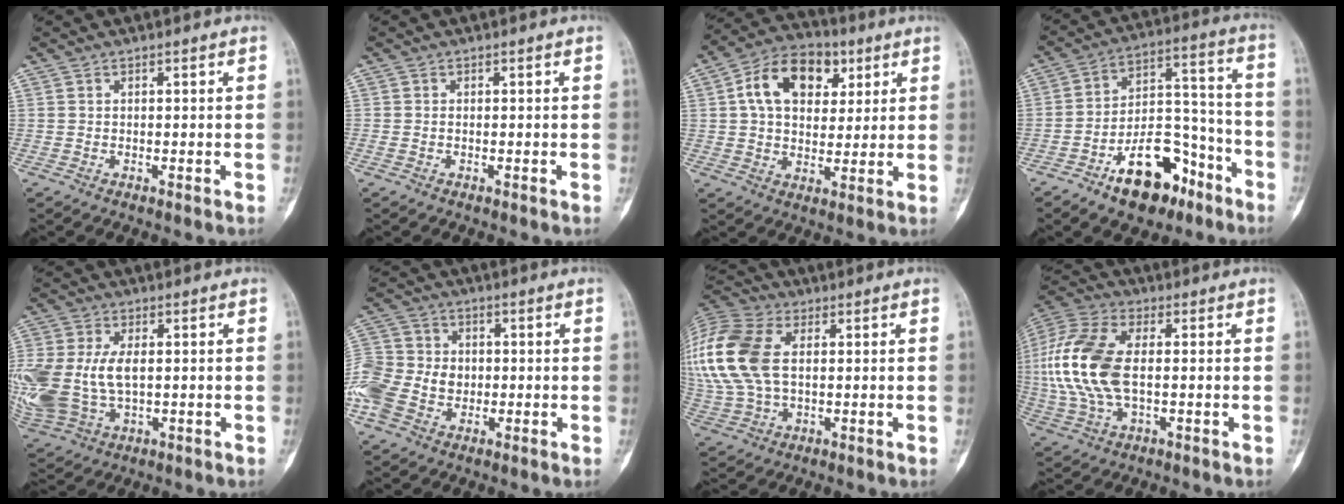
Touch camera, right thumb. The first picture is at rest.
{"total": 0.7, "force": [-0.1, 0.4, 0.5], "torque": [-0.012, 0.001, -0.001]}
{"total": 14.1, "force": [4.6, 9.6, 9.3], "torque": [-0.126, 0.004, 0.069]}
{"total": 16.1, "force": [-9.6, 8.7, 9.6], "torque": [-0.114, 0.091, -0.151]}
{"total": 18.7, "force": [0.1, 11.9, 14.5], "torque": [-0.371, -0.006, 0.023]}
{"total": 13.8, "force": [-2.3, 11.1, 7.9], "torque": [-0.178, 0.021, -0.044]}
{"total": 23.1, "force": [4.2, 14.8, 17.2], "torque": [-0.437, 0.023, 0.083]}
{"total": 16.7, "force": [0.3, 8.8, 14.2], "torque": [-0.328, 0.011, 0.006]}